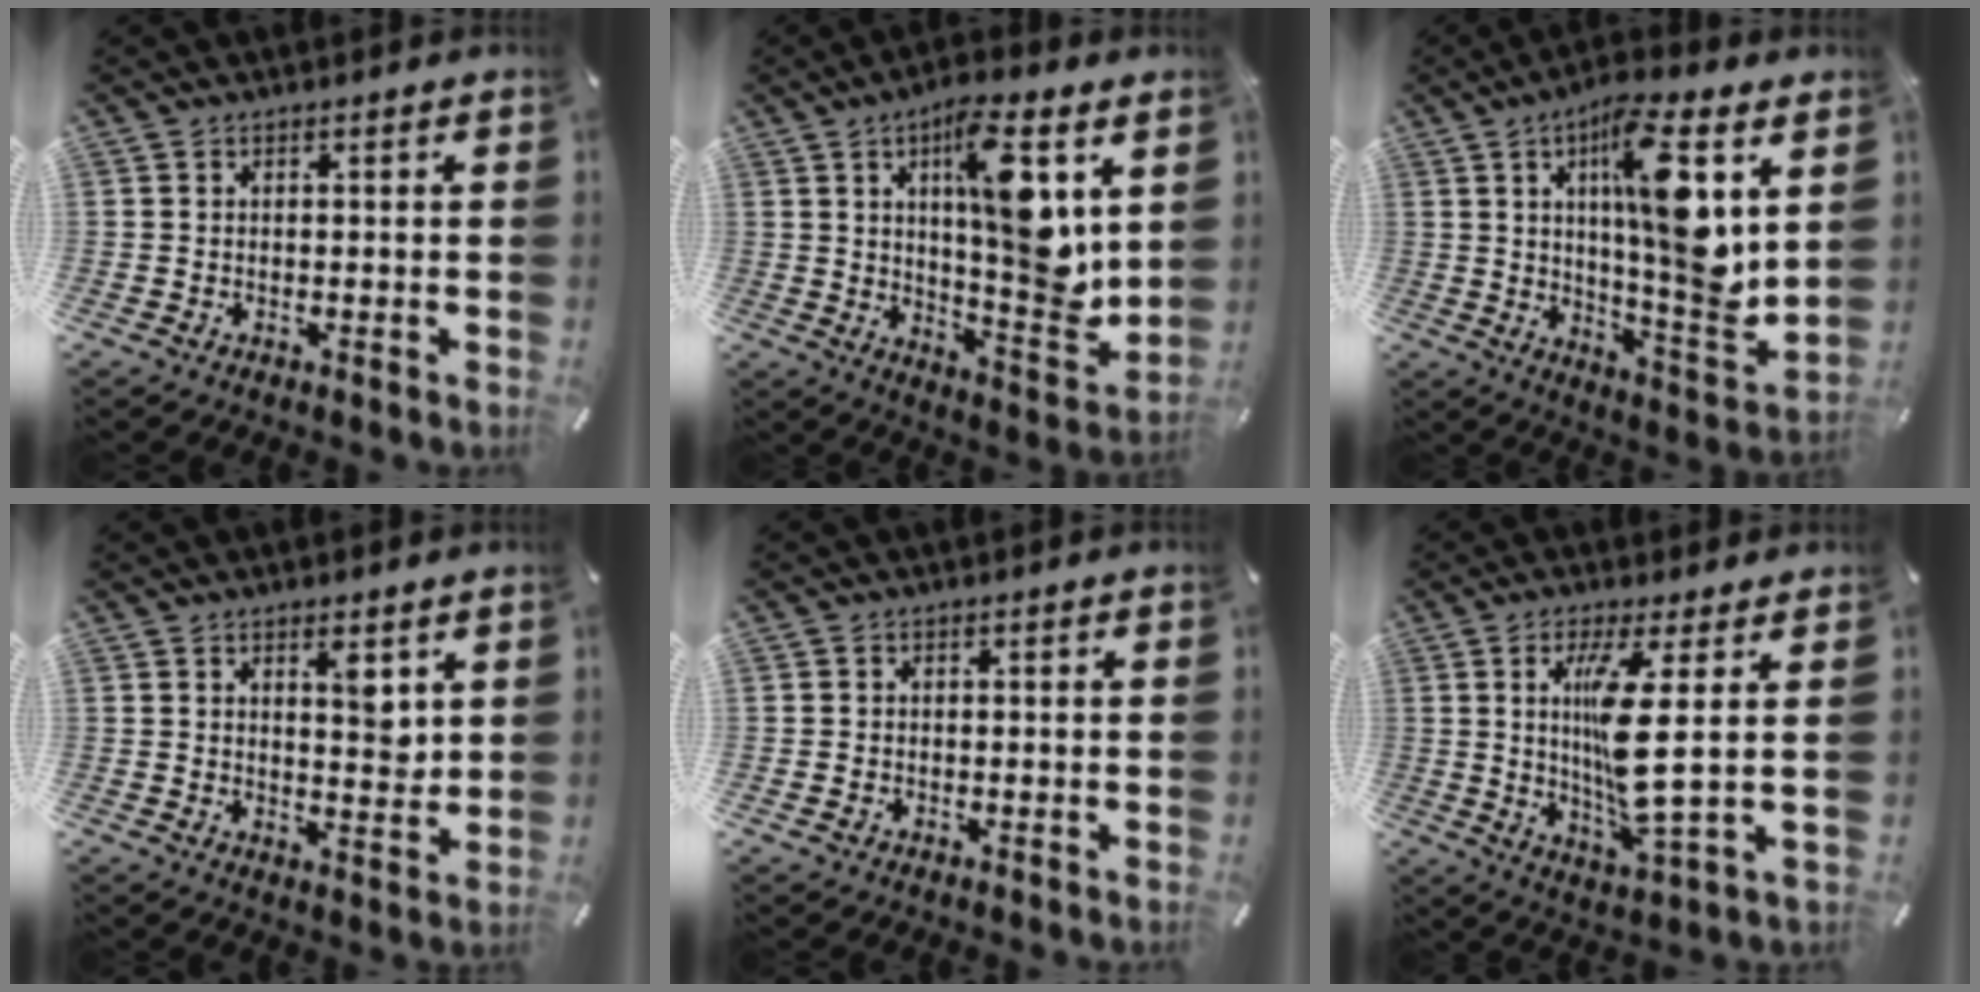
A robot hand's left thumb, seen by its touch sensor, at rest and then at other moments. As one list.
[{"total": 16.4, "force": [6.0, 4.3, 14.6], "torque": [-0.217, -0.040, 0.088]}, {"total": 17.8, "force": [6.2, 3.5, 16.3], "torque": [-0.259, -0.036, 0.088]}, {"total": 5.6, "force": [3.3, 2.2, 4.0], "torque": [-0.040, -0.031, 0.047]}, {"total": 0.7, "force": [-0.2, 0.5, 0.3], "torque": [-0.006, 0.002, -0.005]}, {"total": 13.0, "force": [2.3, 1.7, 12.6], "torque": [-0.255, -0.027, 0.027]}]